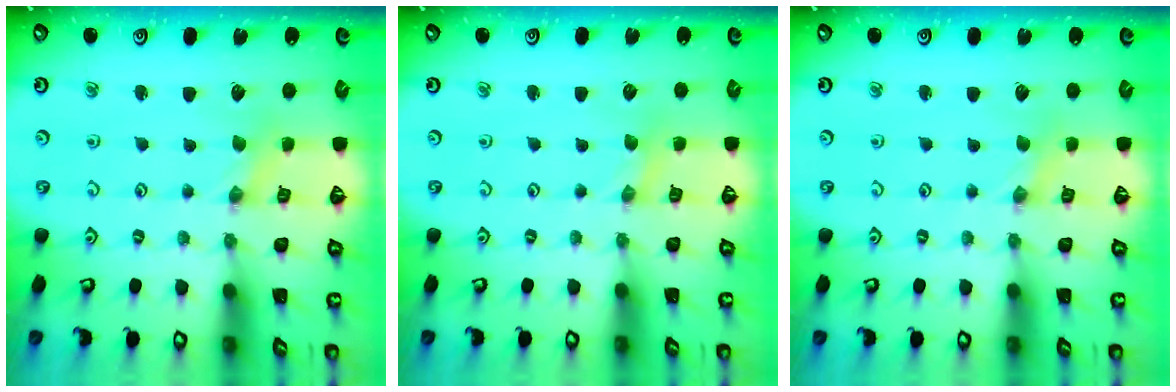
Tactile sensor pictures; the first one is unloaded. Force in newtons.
{"total": 0.0}
{"total": 0.0}